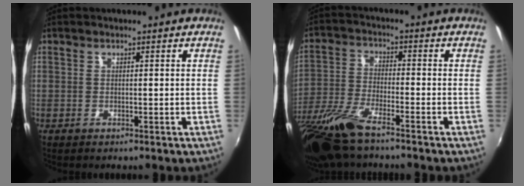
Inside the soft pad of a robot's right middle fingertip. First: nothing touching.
{"total": 13.7, "force": [-10.4, 2.7, 8.5], "torque": [-0.190, -0.037, -0.205]}